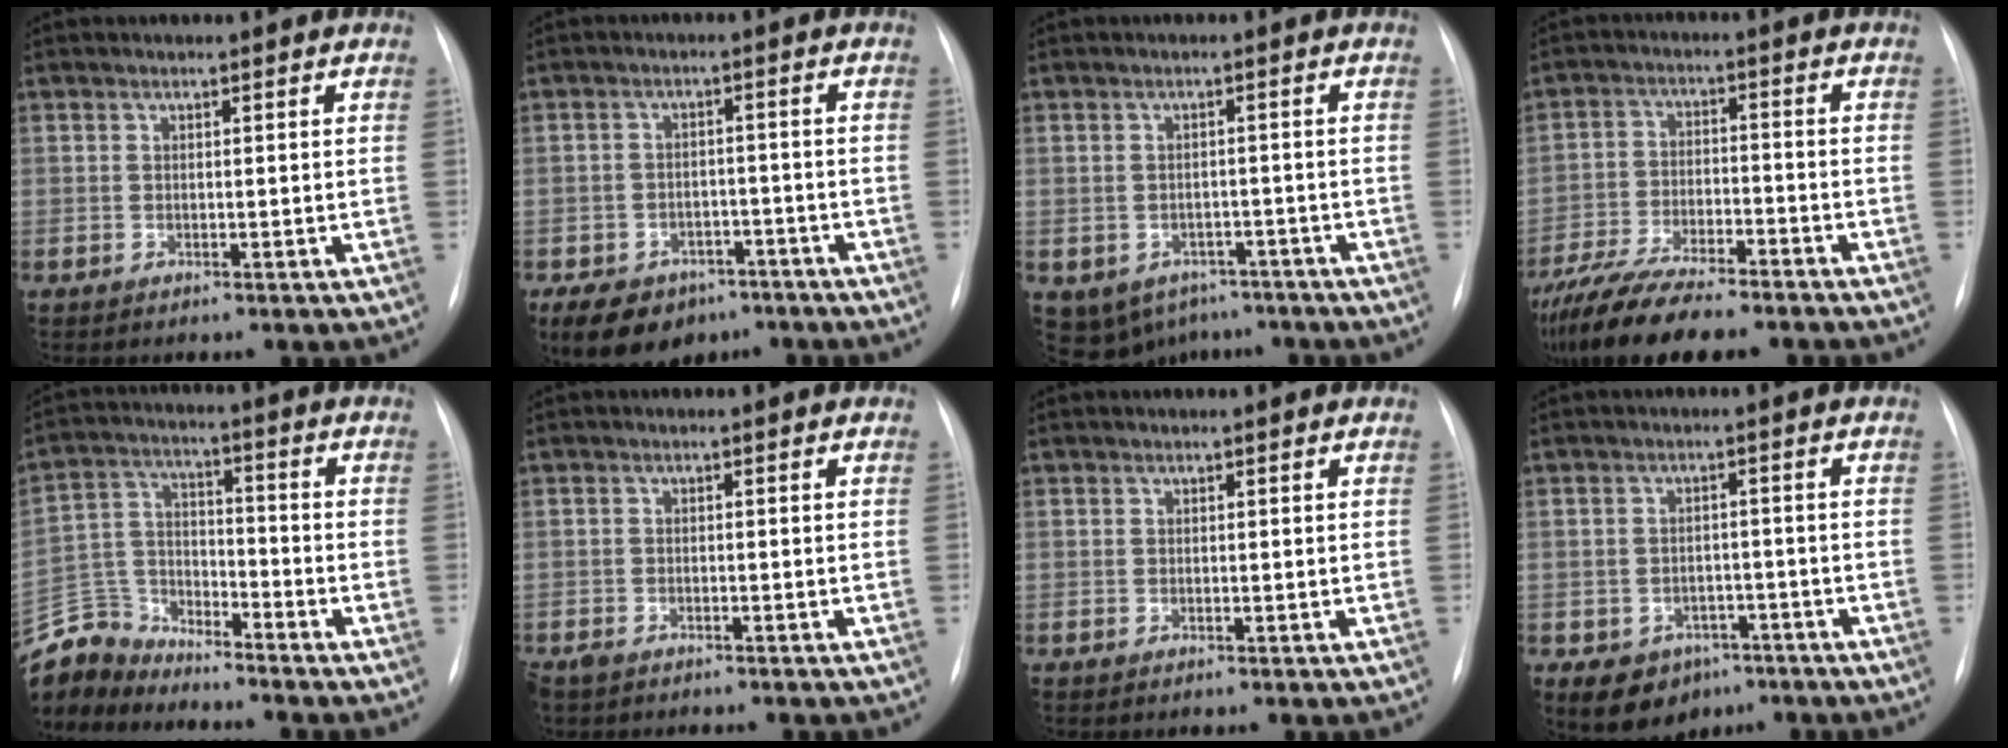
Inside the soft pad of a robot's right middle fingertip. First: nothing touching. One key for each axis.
{"total": 12.1, "fx": -7.8, "fy": 8.0, "fz": 4.6, "tx": -0.101, "ty": 0.003, "tz": -0.110}
{"total": 10.7, "fx": -6.2, "fy": 8.0, "fz": 3.2, "tx": -0.073, "ty": 0.009, "tz": -0.071}
{"total": 15.4, "fx": -12.8, "fy": 3.2, "fz": 7.8, "tx": -0.153, "ty": -0.019, "tz": -0.210}
{"total": 9.7, "fx": -9.5, "fy": 2.1, "fz": 0.2, "tx": -0.012, "ty": 0.016, "tz": -0.191}
{"total": 3.6, "fx": -3.1, "fy": 1.3, "fz": 1.3, "tx": -0.020, "ty": -0.005, "tz": -0.045}
{"total": 0.0}
{"total": 7.8, "fx": -4.7, "fy": 5.7, "fz": 2.6, "tx": -0.042, "ty": 0.011, "tz": -0.058}